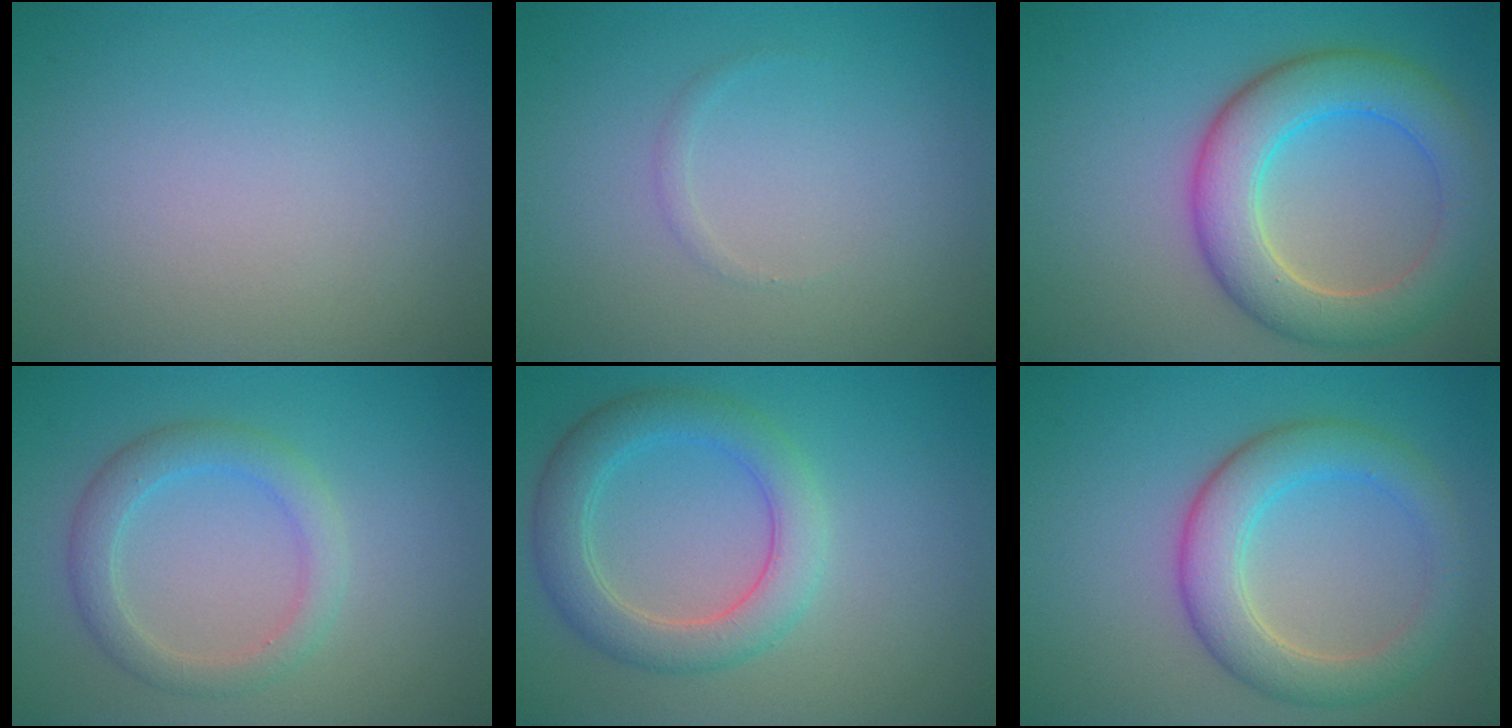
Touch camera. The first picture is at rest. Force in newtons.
{"total": 0.5, "press": 0.5, "slide": 0.0}
{"total": 7.1, "press": 7.1, "slide": 0.3}
{"total": 3.0, "press": 2.9, "slide": 0.3}
{"total": 4.6, "press": 4.6, "slide": 0.1}
{"total": 5.0, "press": 5.0, "slide": 0.1}